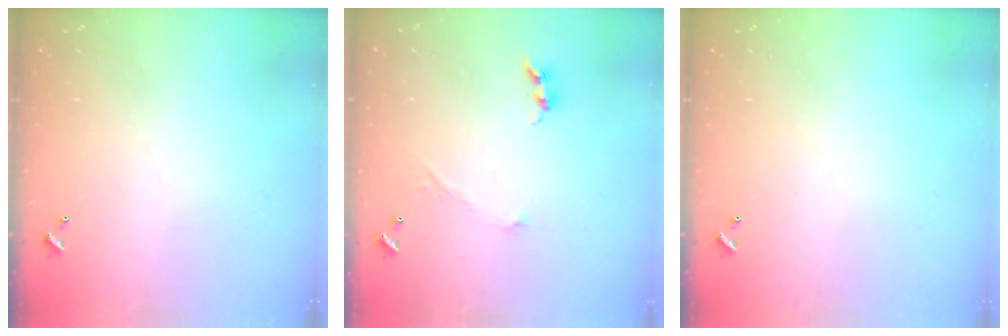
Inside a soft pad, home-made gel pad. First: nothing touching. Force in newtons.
{"total": 1.2, "press": 1.2, "slide": 0.1}
{"total": 0.0}